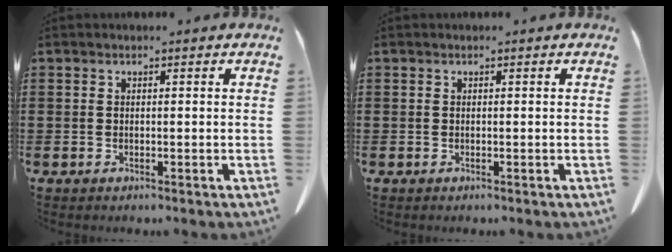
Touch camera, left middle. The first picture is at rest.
{"total": 0.0}